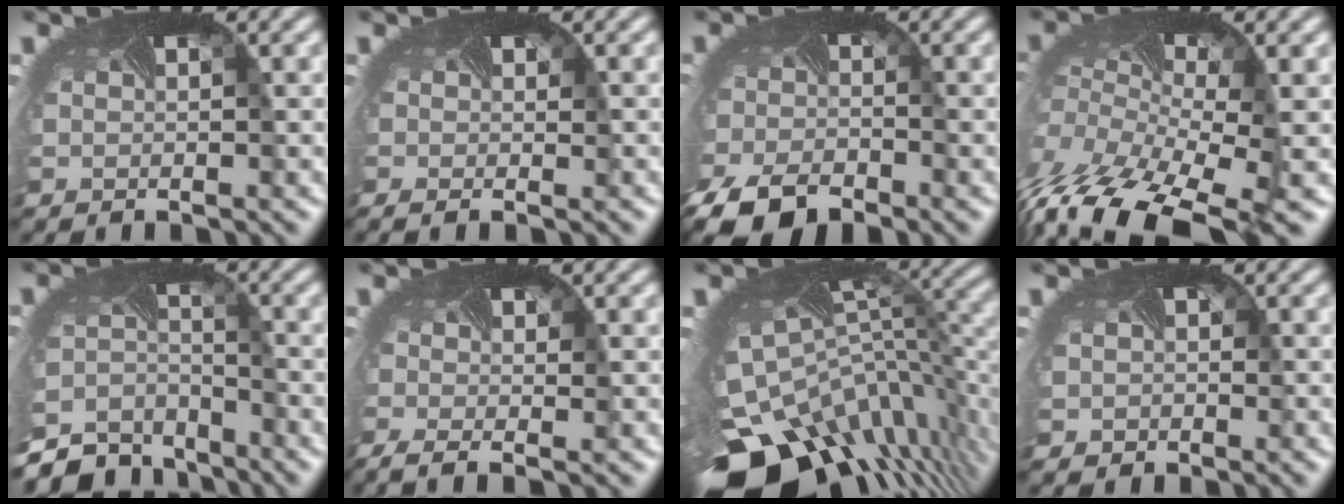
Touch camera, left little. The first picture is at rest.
{"total": 1.0, "force": [-0.4, 0.3, 0.9], "torque": [-0.022, -0.008, -0.008]}
{"total": 8.0, "force": [-5.2, 4.3, 4.3], "torque": [-0.114, -0.054, -0.084]}
{"total": 10.8, "force": [-5.8, 5.0, 7.6], "torque": [-0.187, -0.044, -0.095]}
{"total": 6.5, "force": [-6.3, 1.8, -0.2], "torque": [-0.016, -0.023, -0.115]}
{"total": 3.4, "force": [-1.7, 1.5, 2.6], "torque": [-0.062, -0.021, -0.024]}
{"total": 13.4, "force": [-6.0, 7.7, 9.2], "torque": [-0.229, -0.049, -0.078]}
{"total": 1.8, "force": [0.0, 1.8, 0.2], "torque": [-0.008, -0.005, 0.002]}